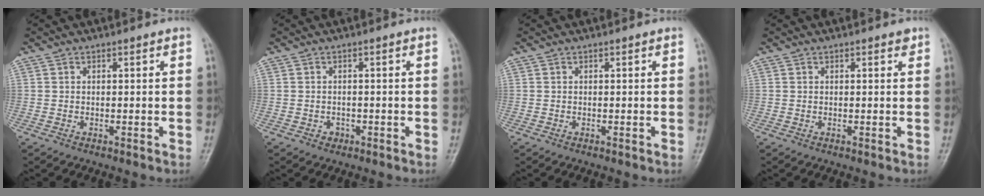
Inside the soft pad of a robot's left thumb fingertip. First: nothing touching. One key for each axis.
{"total": 1.3, "fx": -0.7, "fy": 1.1, "fz": 0.3, "tx": 0.000, "ty": 0.007, "tz": -0.010}
{"total": 0.0}
{"total": 0.8, "fx": 0.5, "fy": 0.4, "fz": 0.5, "tx": -0.004, "ty": -0.002, "tz": 0.003}